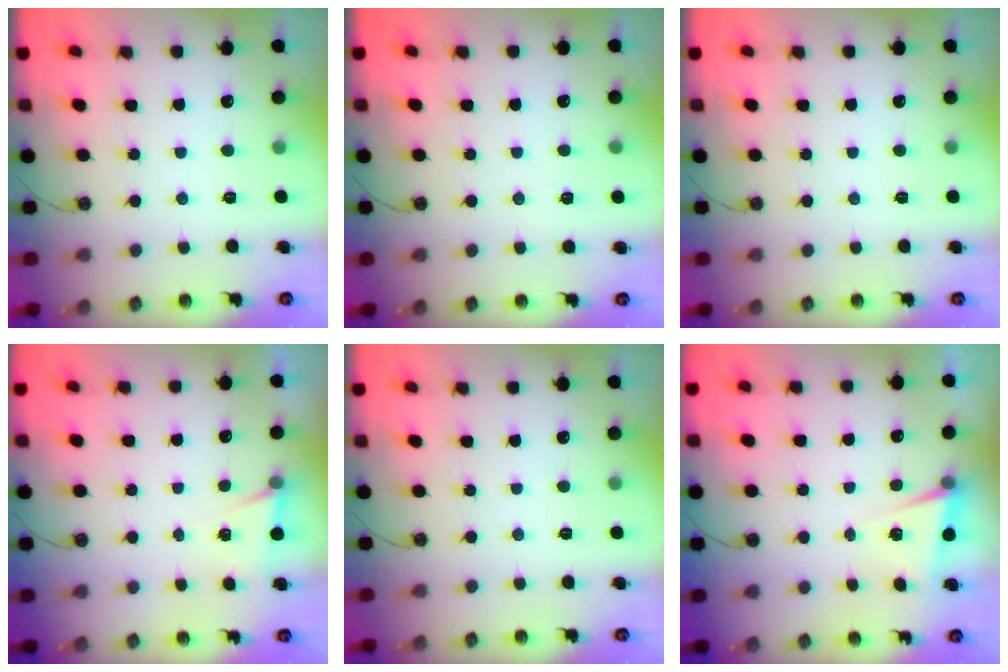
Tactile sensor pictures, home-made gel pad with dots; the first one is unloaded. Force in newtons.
{"total": 2.5, "press": 2.2, "slide": 1.1}
{"total": 0.0}
{"total": 4.5, "press": 1.3, "slide": 4.4}
{"total": 0.0}
{"total": 2.5, "press": 1.8, "slide": 1.8}